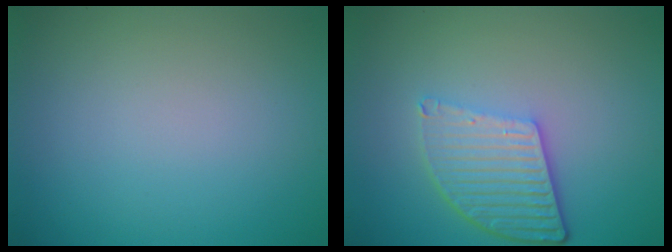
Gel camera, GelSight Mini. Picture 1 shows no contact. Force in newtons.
{"total": 5.2, "press": 3.8, "slide": 3.6}